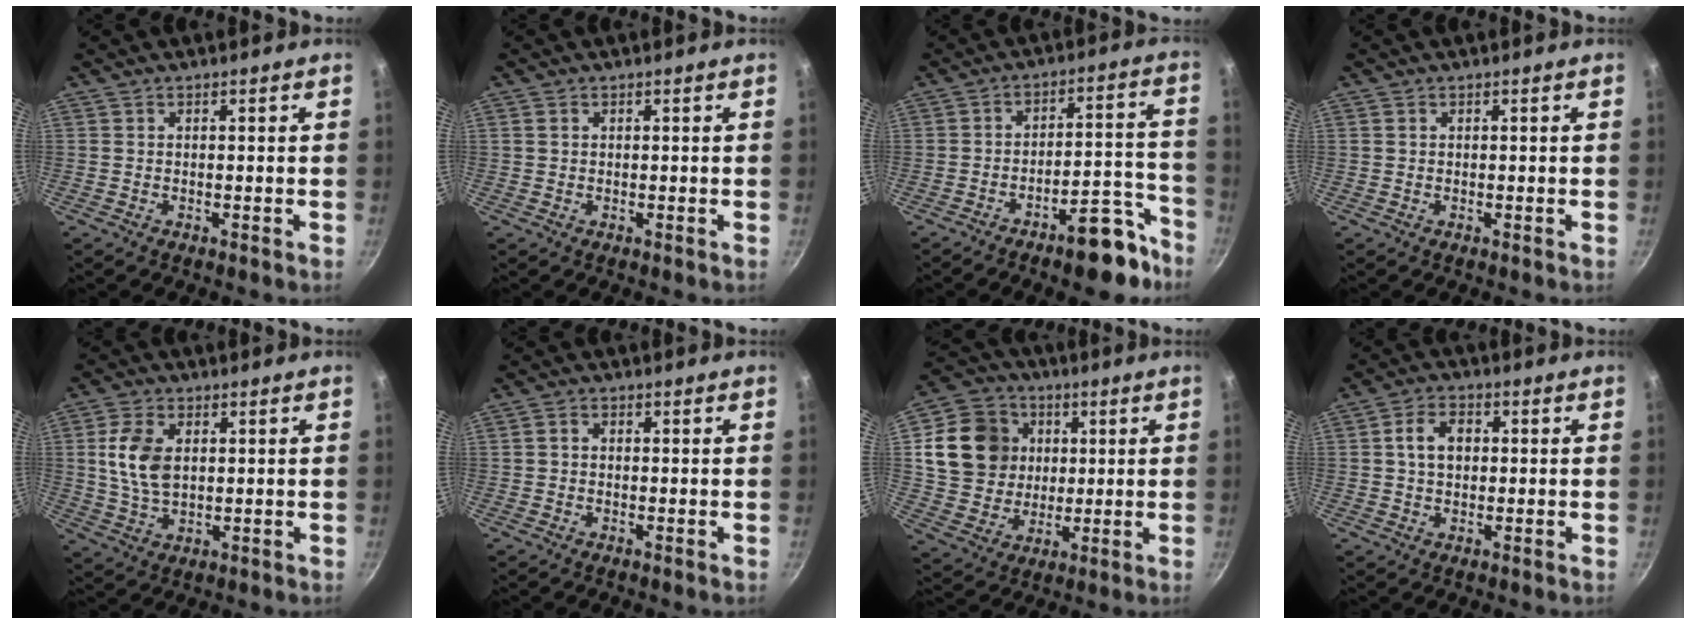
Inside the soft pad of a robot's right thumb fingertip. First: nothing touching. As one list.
[{"total": 0.8, "force": [0.3, 0.6, 0.3], "torque": [-0.005, 0.001, 0.004]}, {"total": 12.8, "force": [-8.5, 4.7, 8.3], "torque": [-0.059, 0.080, -0.121]}, {"total": 0.0}, {"total": 9.1, "force": [1.7, 5.6, 7.0], "torque": [-0.126, -0.006, 0.035]}, {"total": 4.9, "force": [0.0, 3.8, 3.0], "torque": [-0.050, 0.017, -0.013]}, {"total": 16.0, "force": [3.3, 14.0, 7.1], "torque": [-0.109, 0.002, 0.062]}, {"total": 6.1, "force": [0.8, 4.4, 4.1], "torque": [-0.056, 0.011, 0.009]}]